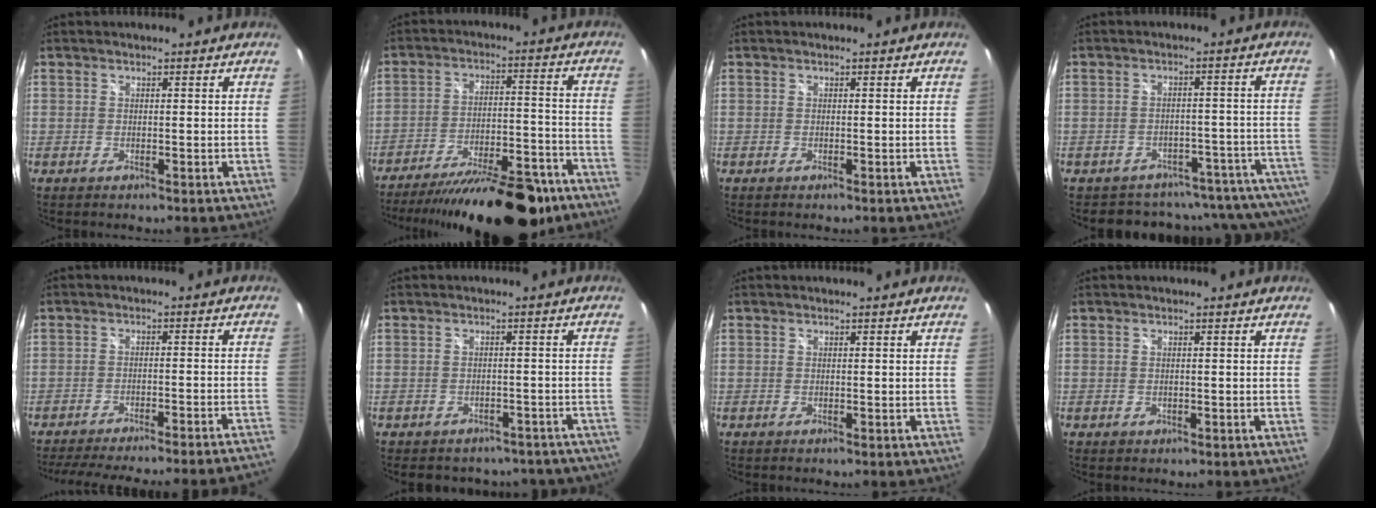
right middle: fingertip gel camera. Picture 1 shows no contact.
{"total": 23.0, "force": [-18.2, 7.1, 12.1], "torque": [-0.205, -0.018, -0.258]}
{"total": 0.0}
{"total": 18.8, "force": [-17.1, 6.7, 4.3], "torque": [-0.054, 0.028, -0.205]}
{"total": 20.7, "force": [-19.0, -0.4, 8.1], "torque": [-0.131, -0.020, -0.260]}
{"total": 20.1, "force": [-17.5, 8.2, 5.5], "torque": [-0.101, 0.034, -0.191]}
{"total": 0.0}
{"total": 0.7, "force": [-0.2, 0.6, 0.2], "torque": [-0.001, -0.004, -0.004]}